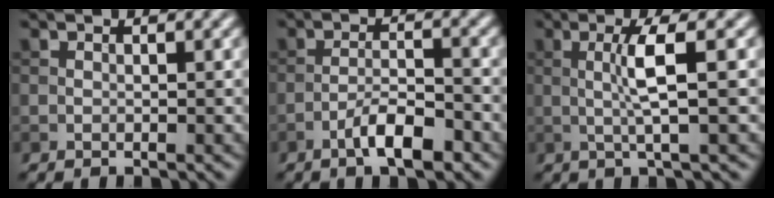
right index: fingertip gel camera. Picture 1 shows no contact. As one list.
[{"total": 4.4, "force": [-2.7, 1.1, 3.3], "torque": [-0.060, 0.009, -0.050]}, {"total": 3.8, "force": [0.3, 0.3, 3.7], "torque": [-0.072, 0.004, 0.005]}]